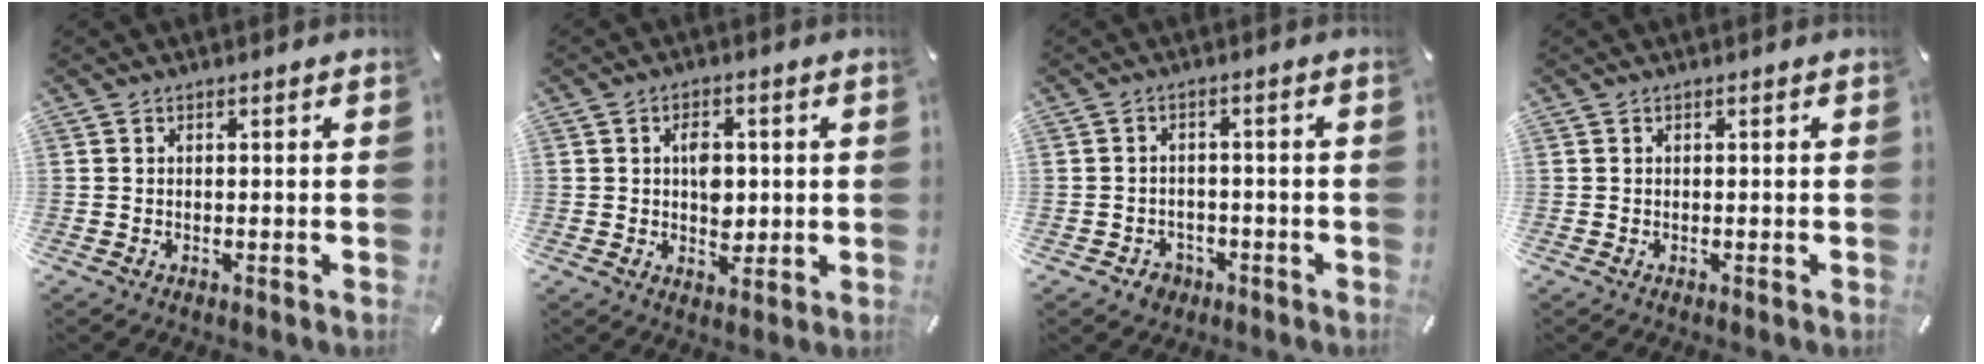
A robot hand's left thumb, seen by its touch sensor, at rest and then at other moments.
{"total": 5.9, "force": [0.5, 4.4, 4.0], "torque": [-0.048, -0.002, 0.003]}
{"total": 3.8, "force": [-1.9, 3.1, 1.1], "torque": [-0.018, 0.009, -0.035]}
{"total": 0.0}